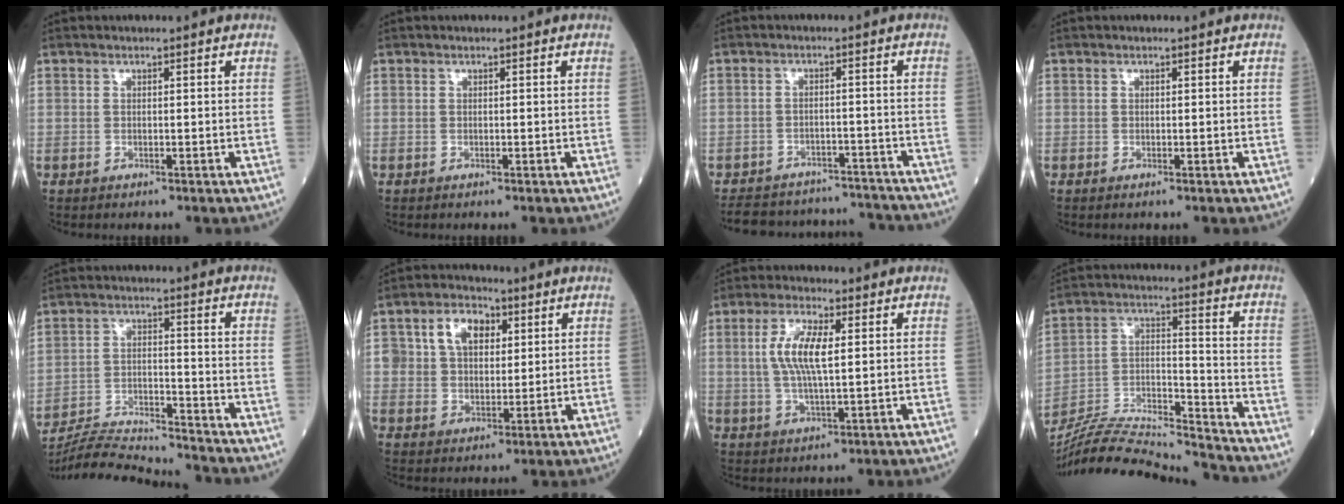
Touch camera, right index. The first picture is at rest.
{"total": 0.0}
{"total": 15.0, "force": [-14.1, 4.4, 2.7], "torque": [-0.050, 0.022, -0.182]}
{"total": 0.0}
{"total": 15.0, "force": [-14.5, -0.2, 3.5], "torque": [-0.060, -0.002, -0.235]}
{"total": 7.8, "force": [2.7, 5.3, 5.1], "torque": [-0.093, 0.022, 0.052]}
{"total": 7.7, "force": [1.4, 1.8, 7.4], "torque": [-0.155, 0.005, 0.029]}
{"total": 20.0, "force": [-19.2, 0.2, 5.8], "torque": [-0.124, 0.011, -0.324]}